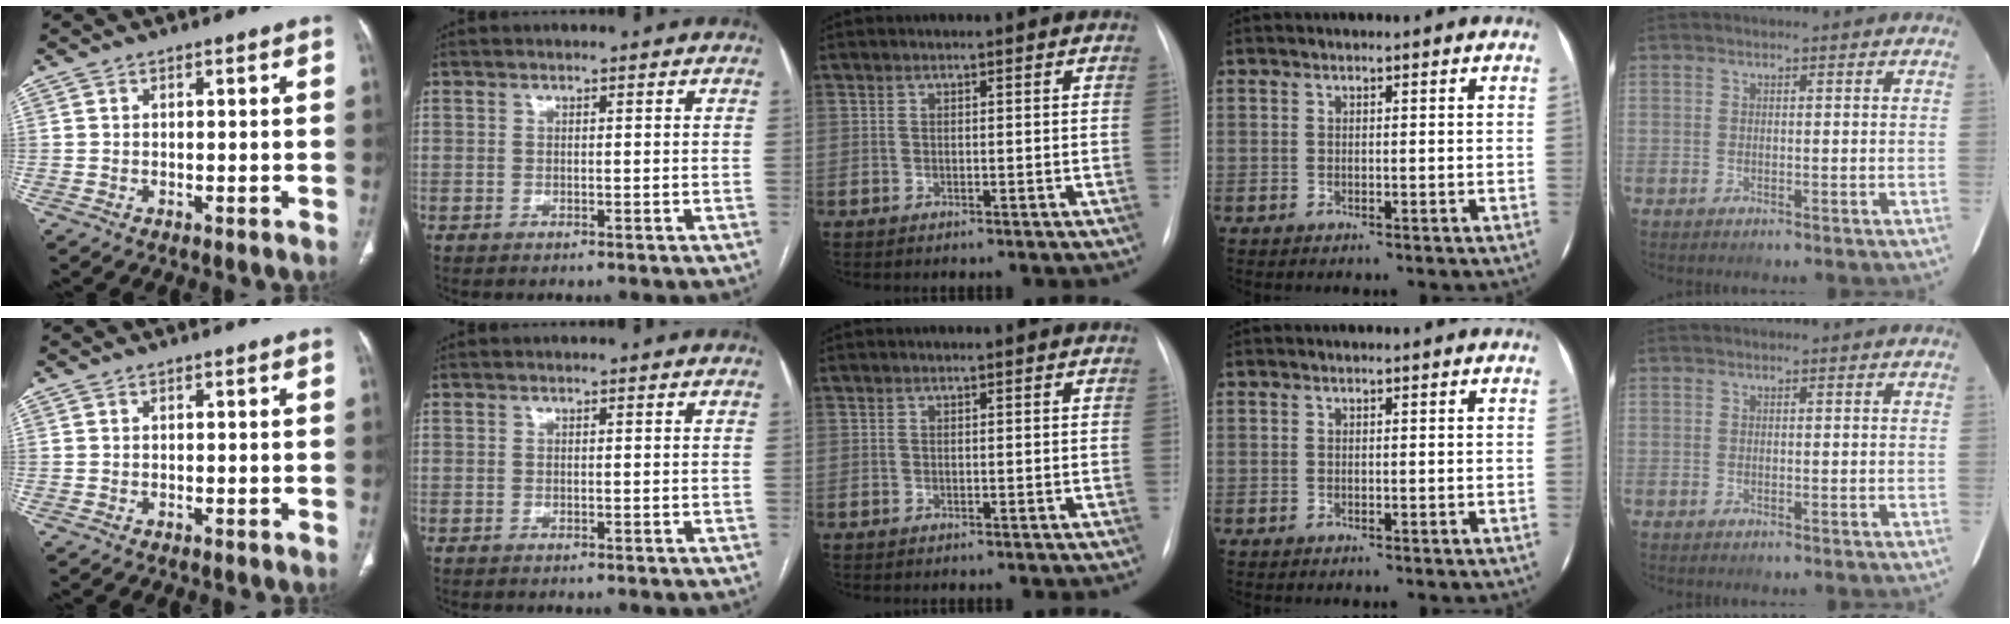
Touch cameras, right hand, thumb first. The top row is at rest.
{}